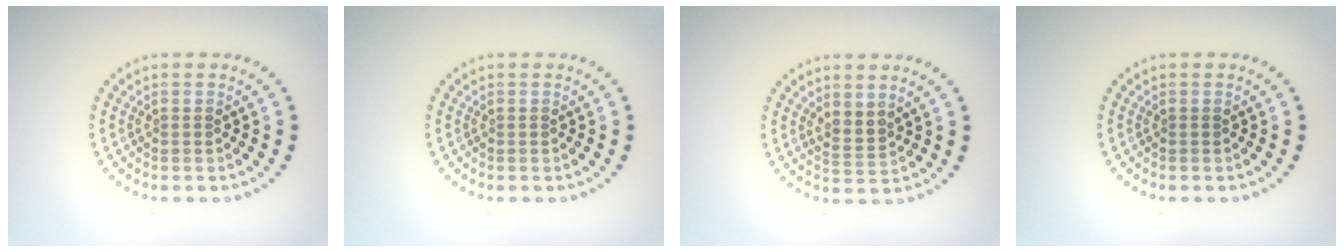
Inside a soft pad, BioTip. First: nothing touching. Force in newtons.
{"total": 0.0}
{"total": 1.8, "press": 1.3, "slide": 1.3}
{"total": 0.0}